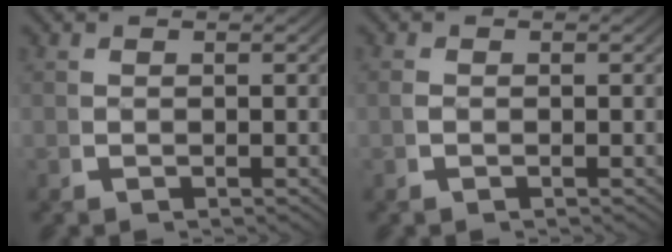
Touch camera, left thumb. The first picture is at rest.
{"total": 0.0}